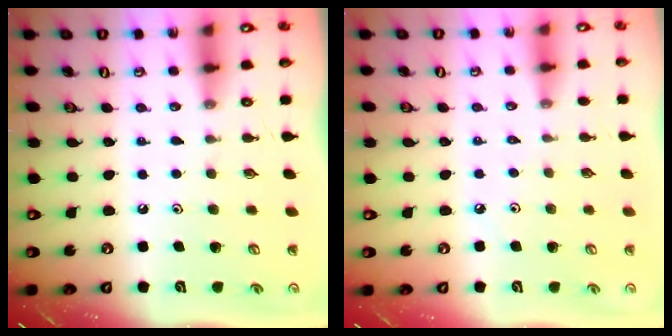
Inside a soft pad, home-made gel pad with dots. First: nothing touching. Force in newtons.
{"total": 0.8, "press": 0.7, "slide": 0.3}